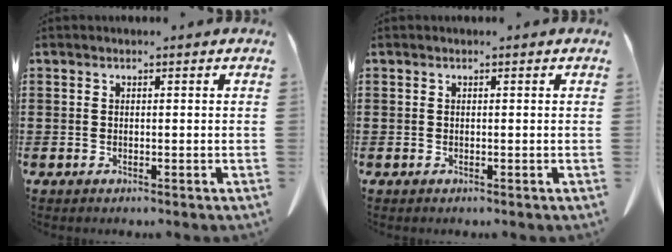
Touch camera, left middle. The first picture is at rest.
{"total": 0.0}